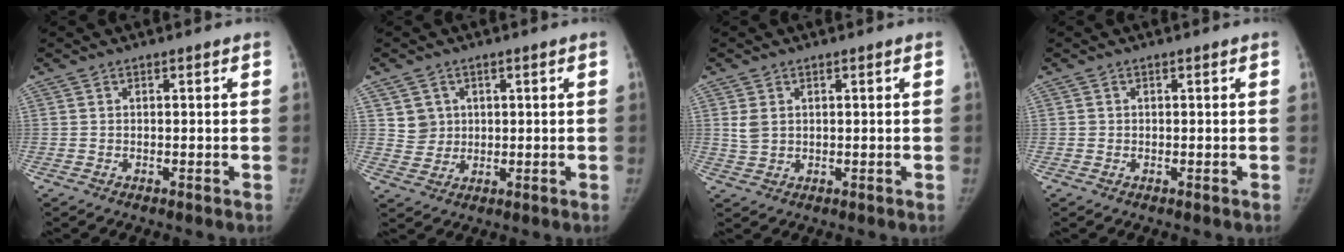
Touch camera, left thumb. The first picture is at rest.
{"total": 4.3, "force": [1.4, 4.0, 0.6], "torque": [0.011, -0.007, 0.030]}
{"total": 2.9, "force": [0.8, 2.2, 1.7], "torque": [-0.030, -0.003, 0.023]}
{"total": 0.7, "force": [0.0, 0.7, 0.1], "torque": [0.003, 0.003, 0.000]}